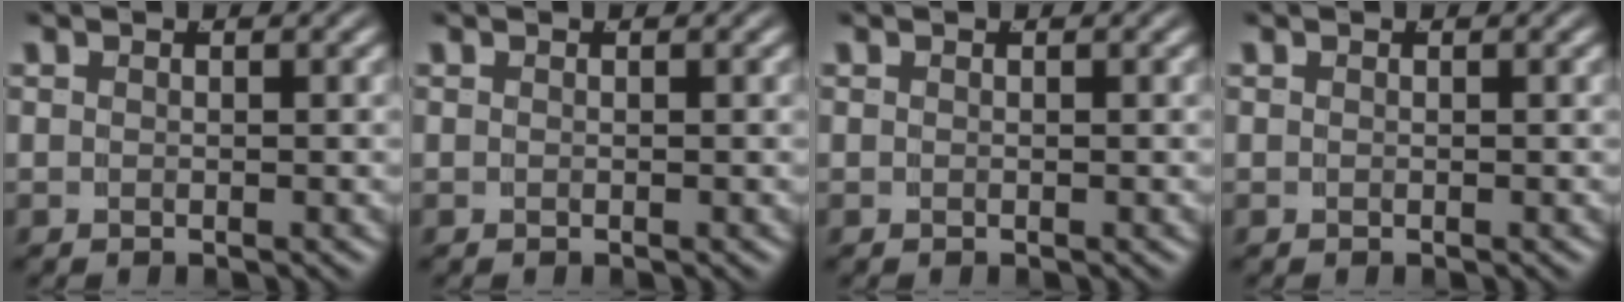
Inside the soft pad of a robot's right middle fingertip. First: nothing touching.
{"total": 0.0}
{"total": 0.0}
{"total": 0.0}